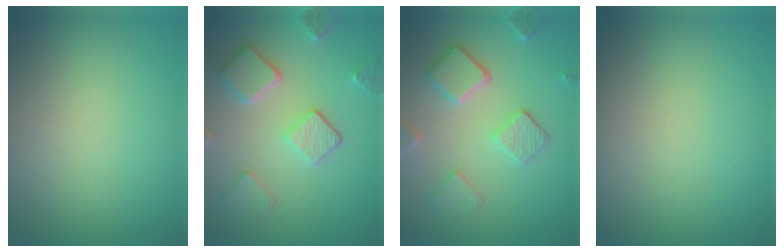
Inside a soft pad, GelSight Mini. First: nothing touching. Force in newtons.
{"total": 5.0, "press": 3.9, "slide": 3.2}
{"total": 4.7, "press": 3.7, "slide": 3.0}
{"total": 0.0}